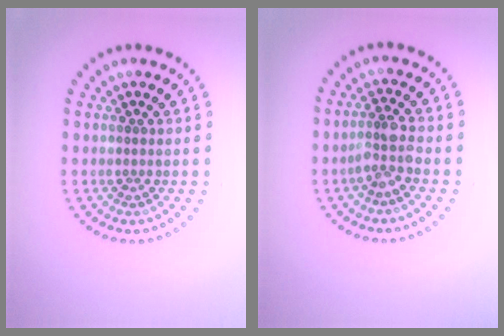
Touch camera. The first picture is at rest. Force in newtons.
{"total": 2.4, "press": 2.0, "slide": 1.4}